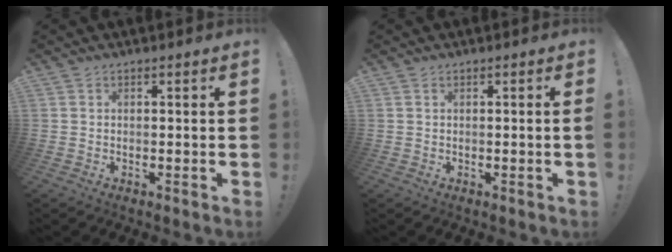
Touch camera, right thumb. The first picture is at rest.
{"total": 1.0, "force": [0.0, -0.5, 0.9], "torque": [-0.007, -0.004, -0.004]}